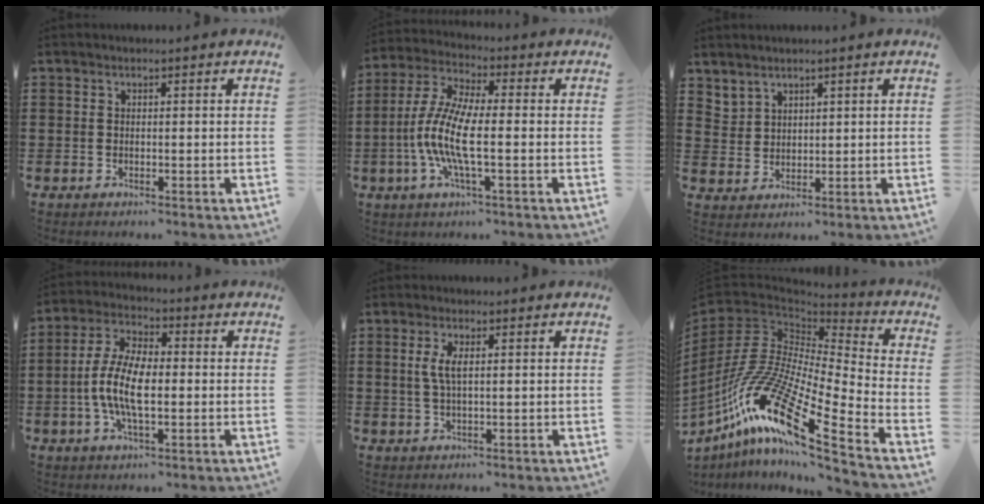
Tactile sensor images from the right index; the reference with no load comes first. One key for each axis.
{"total": 9.4, "fx": -2.2, "fy": 2.2, "fz": 8.9, "tx": -0.208, "ty": -0.018, "tz": -0.050}
{"total": 2.8, "fx": 2.5, "fy": 1.4, "fz": -0.1, "tx": -0.007, "ty": -0.001, "tz": 0.050}
{"total": 9.0, "fx": -1.6, "fy": 3.6, "fz": 8.1, "tx": -0.181, "ty": -0.007, "tz": -0.034}
{"total": 3.3, "fx": 0.7, "fy": 1.0, "fz": 3.1, "tx": -0.062, "ty": 0.006, "tz": 0.009}
{"total": 16.8, "fx": -9.6, "fy": 4.1, "fz": 13.1, "tx": -0.316, "ty": -0.018, "tz": -0.198}